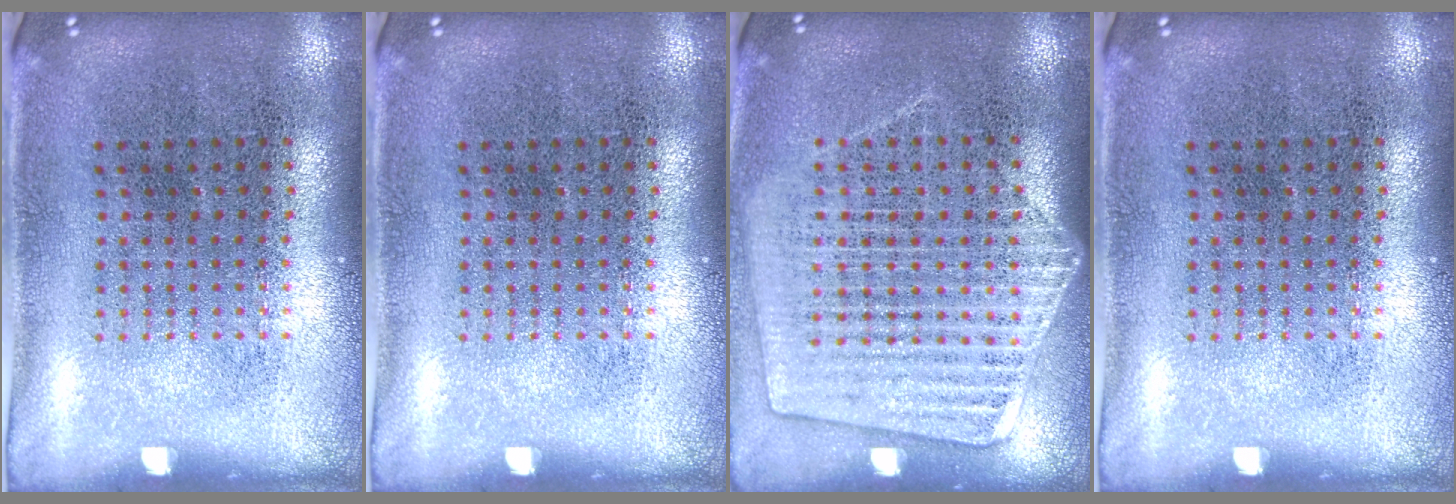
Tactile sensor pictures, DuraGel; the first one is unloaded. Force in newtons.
{"total": 0.0}
{"total": 1.6, "press": 1.5, "slide": 0.5}
{"total": 0.0}